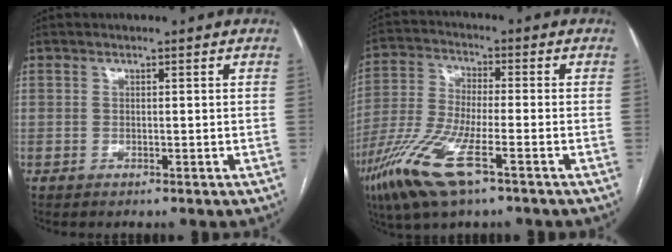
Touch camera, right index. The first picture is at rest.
{"total": 12.6, "force": [-6.7, 2.5, 10.4], "torque": [-0.225, -0.024, -0.126]}